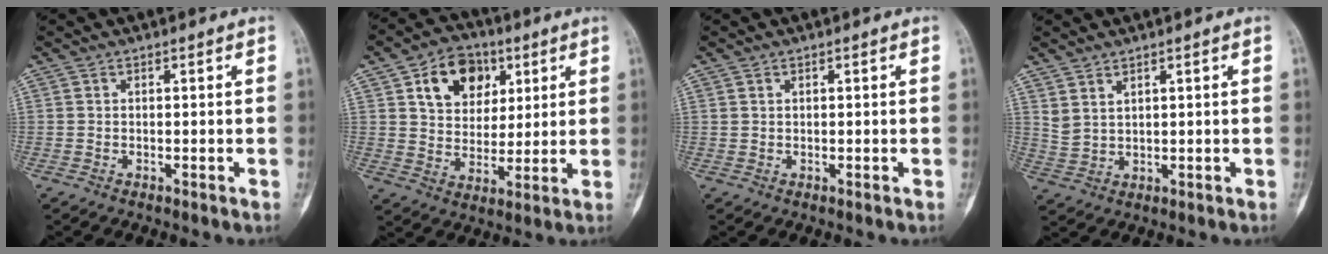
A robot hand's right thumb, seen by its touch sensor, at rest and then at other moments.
{"total": 13.0, "force": [5.5, 9.4, 7.2], "torque": [-0.073, -0.014, 0.093]}
{"total": 0.9, "force": [0.7, 0.5, 0.3], "torque": [0.002, -0.002, 0.011]}
{"total": 3.7, "force": [2.6, 1.6, 2.1], "torque": [-0.035, -0.018, 0.061]}